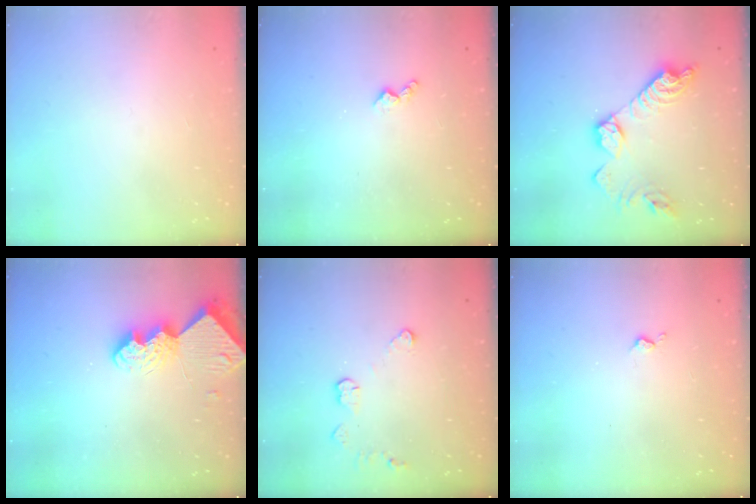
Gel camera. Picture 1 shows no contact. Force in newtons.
{"total": 4.5, "press": 4.4, "slide": 0.7}
{"total": 14.7, "press": 14.6, "slide": 1.1}
{"total": 9.7, "press": 9.6, "slide": 1.0}
{"total": 4.5, "press": 4.5, "slide": 0.4}
{"total": 2.2, "press": 2.1, "slide": 0.5}